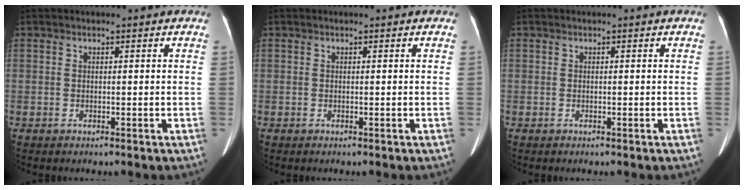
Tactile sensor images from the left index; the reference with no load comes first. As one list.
[{"total": 0.0}, {"total": 0.0}]